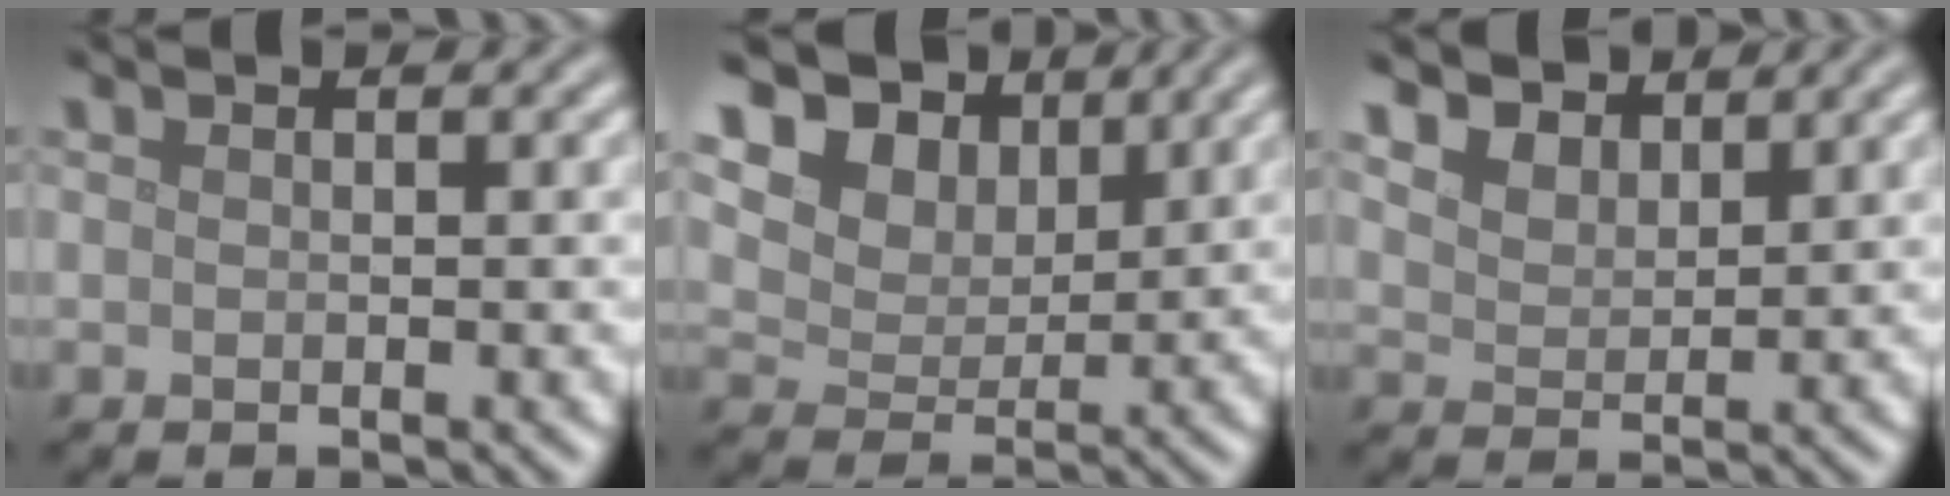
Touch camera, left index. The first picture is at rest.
{"total": 10.3, "force": [6.4, 6.5, 4.9], "torque": [-0.108, 0.005, 0.109]}
{"total": 5.2, "force": [4.3, 2.3, 1.7], "torque": [-0.063, -0.001, 0.078]}